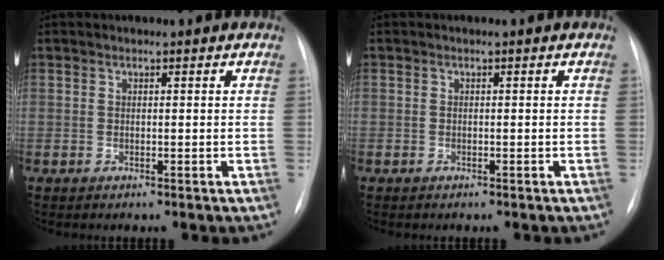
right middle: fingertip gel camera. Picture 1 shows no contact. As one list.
[{"total": 0.0}]